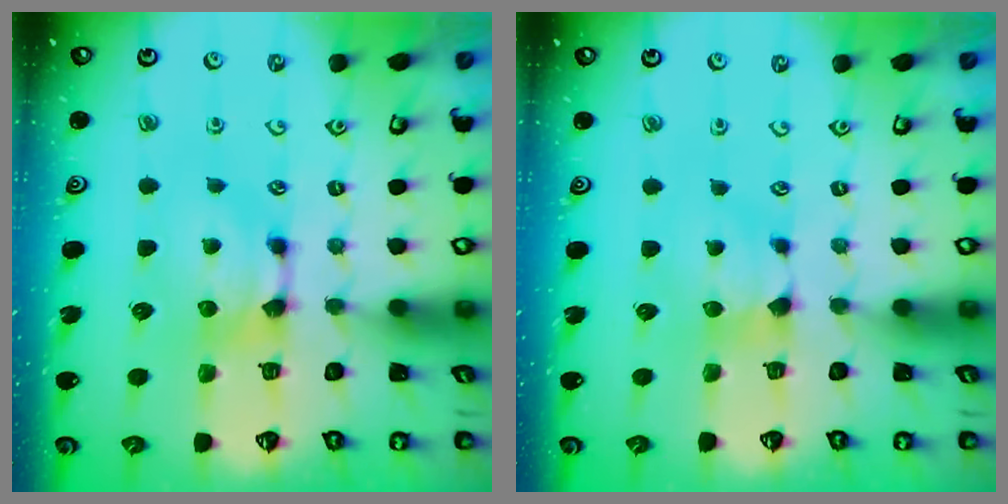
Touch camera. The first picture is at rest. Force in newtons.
{"total": 0.9, "press": 0.8, "slide": 0.5}